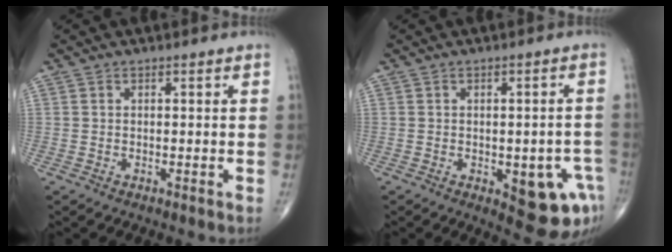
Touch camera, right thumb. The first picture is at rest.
{"total": 10.4, "force": [-3.5, 4.3, 8.7], "torque": [-0.077, 0.010, -0.032]}